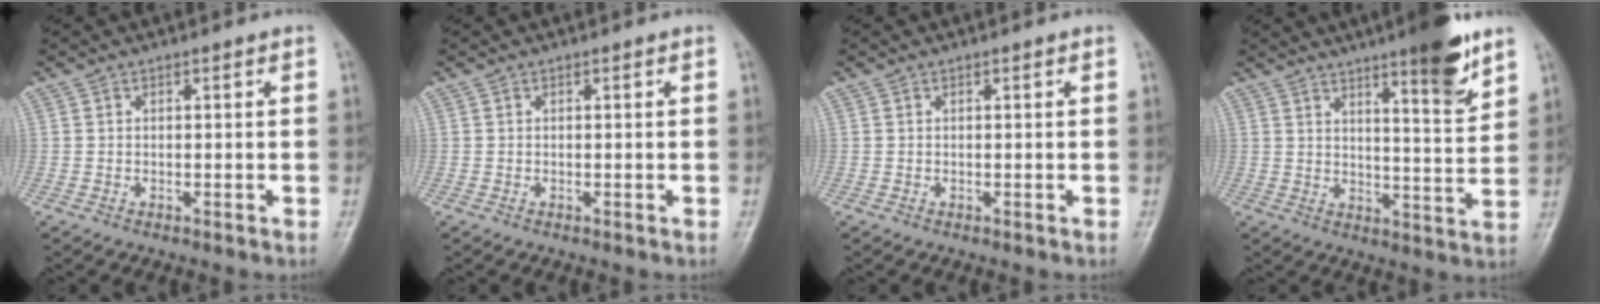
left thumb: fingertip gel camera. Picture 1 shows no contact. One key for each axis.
{"total": 0.0}
{"total": 0.0}
{"total": 11.2, "fx": 7.3, "fy": 1.8, "fz": 8.3, "tx": -0.104, "ty": -0.049, "tz": 0.106}